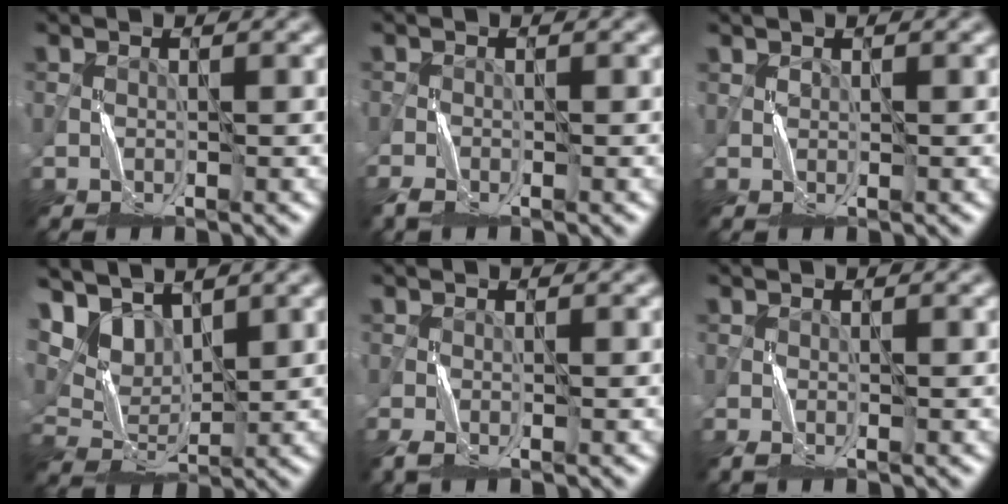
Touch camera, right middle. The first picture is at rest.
{"total": 2.0, "force": [-1.6, 0.6, 1.1], "torque": [-0.029, -0.004, -0.034]}
{"total": 0.6, "force": [0.5, 0.3, 0.4], "torque": [-0.009, 0.000, 0.011]}
{"total": 5.0, "force": [3.5, 2.6, 2.4], "torque": [-0.062, -0.006, 0.061]}
{"total": 1.8, "force": [-1.1, 0.6, 1.3], "torque": [-0.037, -0.005, -0.023]}
{"total": 1.1, "force": [-0.6, 0.3, 0.9], "torque": [-0.027, -0.004, -0.012]}